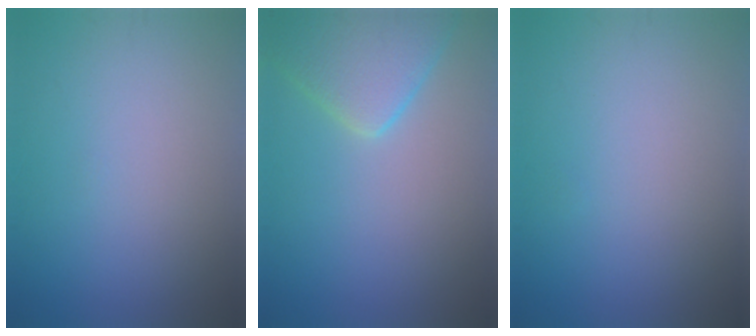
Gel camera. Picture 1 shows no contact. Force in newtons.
{"total": 5.2, "press": 5.2, "slide": 0.4}
{"total": 0.0}